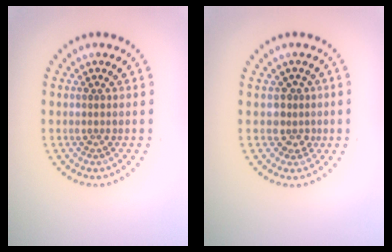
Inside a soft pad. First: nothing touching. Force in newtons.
{"total": 1.8, "press": 1.3, "slide": 1.2}